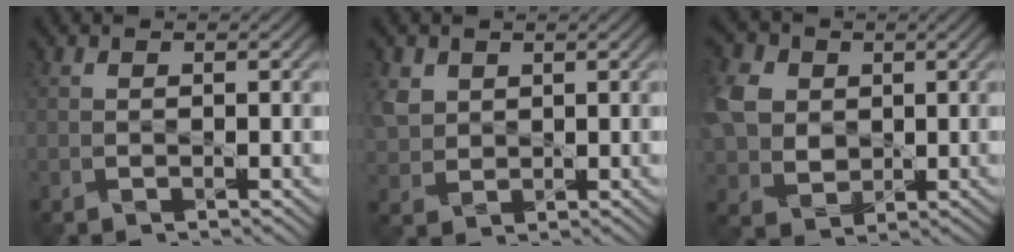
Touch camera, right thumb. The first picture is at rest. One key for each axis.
{"total": 2.9, "fx": 1.9, "fy": 2.1, "fz": 0.5, "tx": -0.030, "ty": 0.005, "tz": 0.039}
{"total": 7.7, "fx": 1.9, "fy": 6.2, "fz": 4.1, "tx": -0.127, "ty": 0.012, "tz": 0.036}